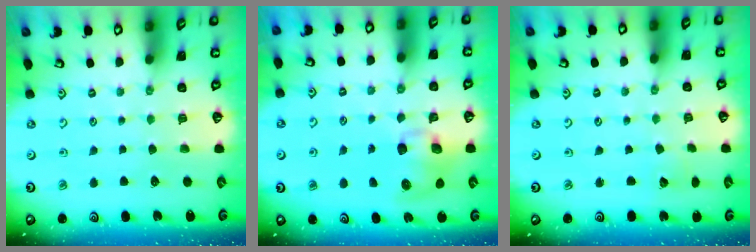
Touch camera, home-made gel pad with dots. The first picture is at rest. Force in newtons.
{"total": 8.7, "press": 8.6, "slide": 1.1}
{"total": 3.1, "press": 3.1, "slide": 0.2}